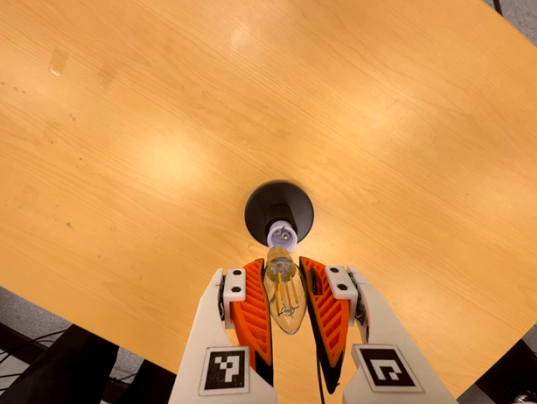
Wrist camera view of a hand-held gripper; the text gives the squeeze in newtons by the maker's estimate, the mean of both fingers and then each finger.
{"total": 23.1, "left": 24.4, "right": 21.7}